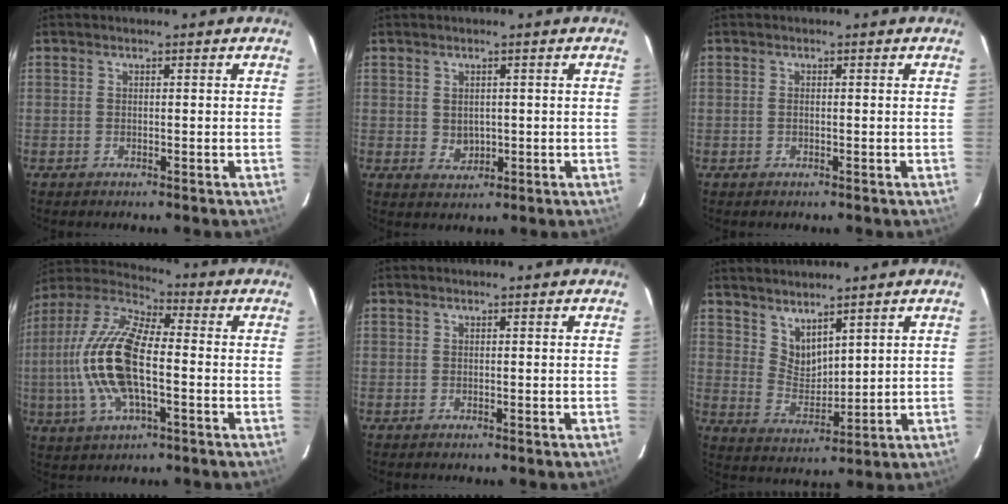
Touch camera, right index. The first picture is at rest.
{"total": 2.8, "force": [0.2, 2.3, 1.5], "torque": [-0.023, 0.000, 0.011]}
{"total": 0.6, "force": [0.0, 0.3, 0.5], "torque": [-0.011, 0.000, -0.002]}
{"total": 17.9, "force": [-2.2, 6.9, 16.4], "torque": [-0.341, 0.004, -0.051]}
{"total": 0.0}
{"total": 6.0, "force": [4.7, 2.5, 2.7], "torque": [-0.044, -0.006, 0.098]}